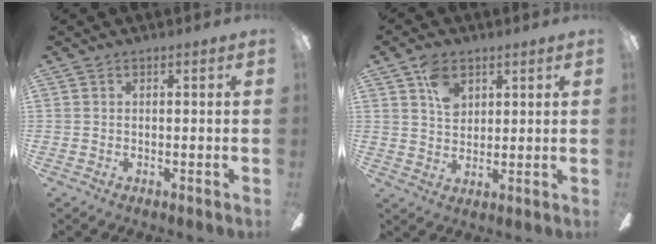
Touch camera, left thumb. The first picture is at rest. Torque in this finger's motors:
{"motor_torque": [0.81, 0.89, 0.46, -0.26, 0.01]}